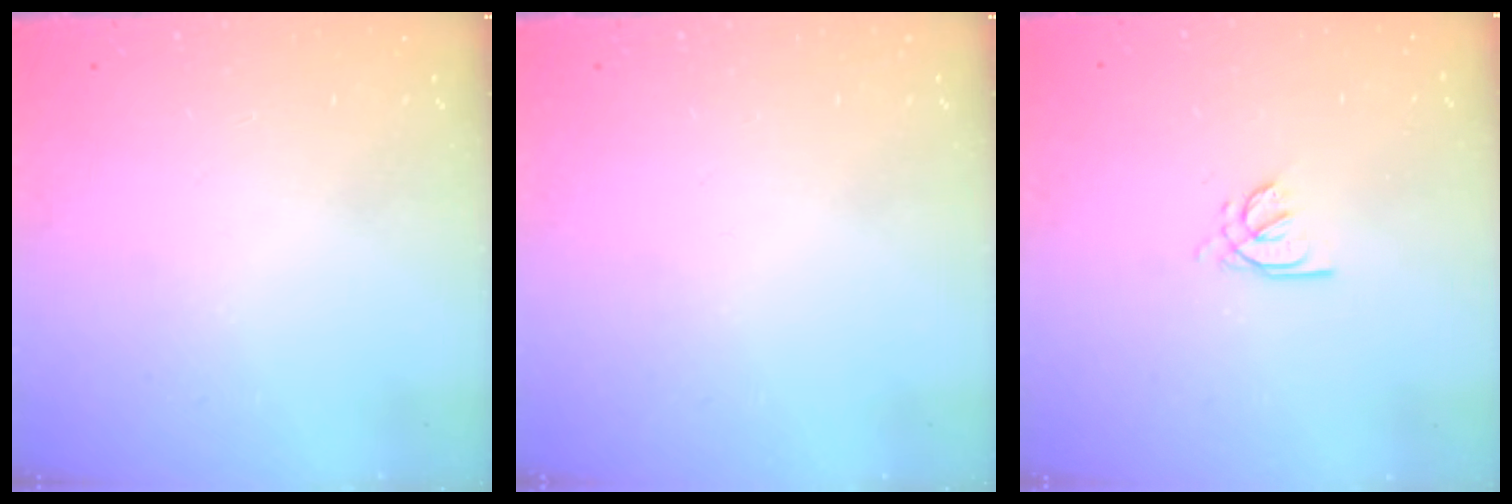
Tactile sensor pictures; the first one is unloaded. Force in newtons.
{"total": 0.0}
{"total": 2.4, "press": 2.4, "slide": 0.6}